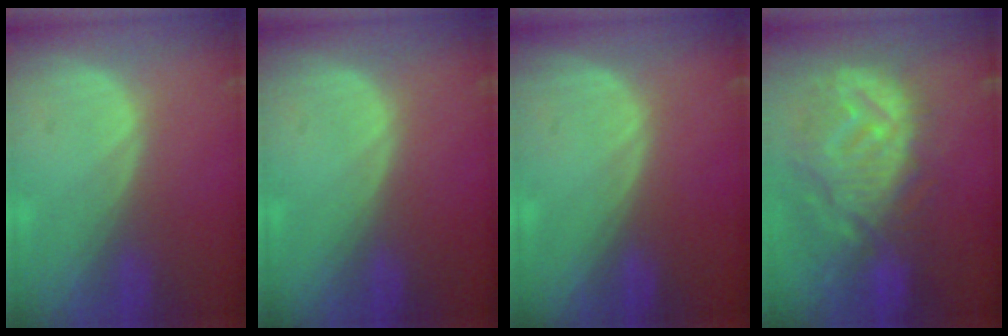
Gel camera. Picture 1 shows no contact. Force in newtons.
{"total": 0.0}
{"total": 0.0}
{"total": 12.3, "press": 11.0, "slide": 5.4}